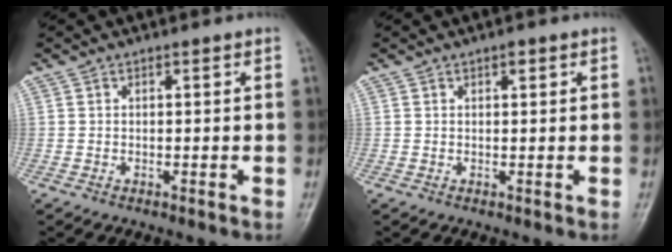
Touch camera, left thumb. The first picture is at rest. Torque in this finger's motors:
{"motor_torque": [0.23, 0.11, 0.08, -0.20, 0.00]}